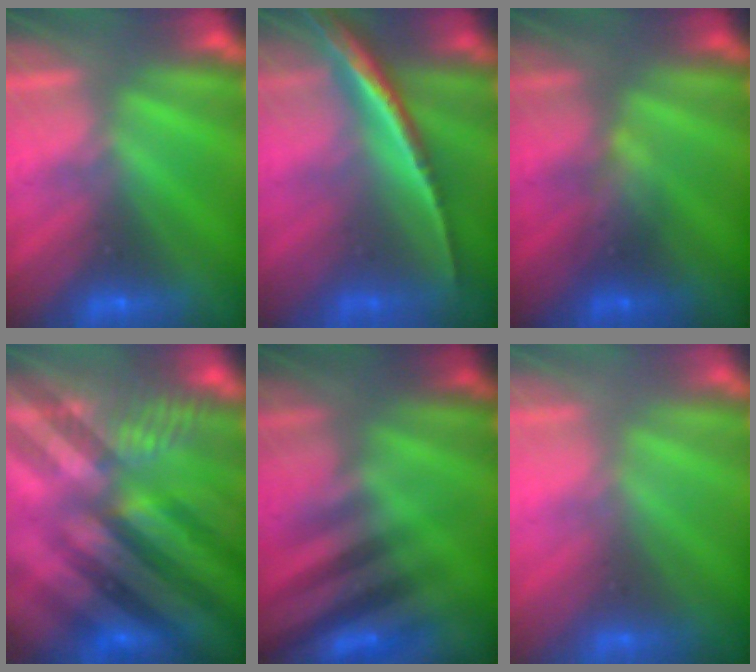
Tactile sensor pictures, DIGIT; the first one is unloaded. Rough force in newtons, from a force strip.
{"total": 1.8}
{"total": 2.3}
{"total": 7.2}
{"total": 2.8}
{"total": 2.8}